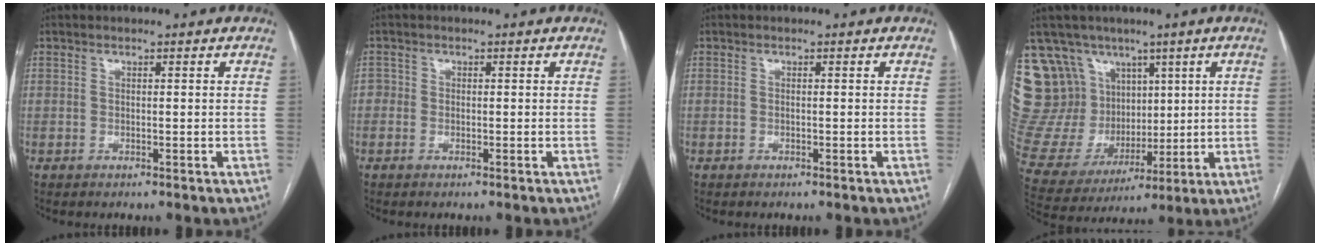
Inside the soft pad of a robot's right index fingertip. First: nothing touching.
{"total": 1.3, "force": [-0.2, 1.2, 0.4], "torque": [0.001, 0.006, -0.005]}
{"total": 0.0}
{"total": 20.9, "force": [10.5, 16.5, 7.4], "torque": [-0.181, 0.062, 0.220]}